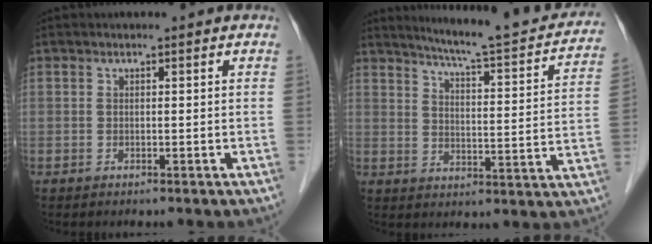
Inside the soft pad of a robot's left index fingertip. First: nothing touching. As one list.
[{"total": 19.4, "force": [17.6, 1.4, 8.1], "torque": [-0.112, -0.034, 0.220]}]